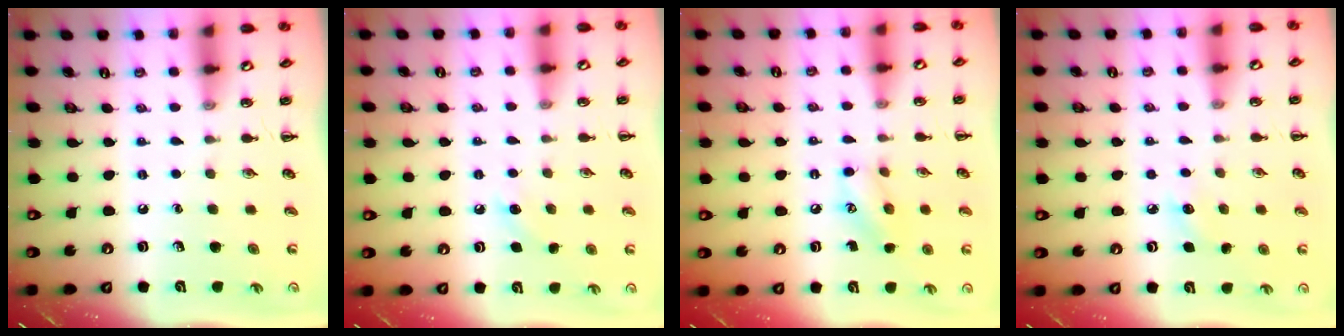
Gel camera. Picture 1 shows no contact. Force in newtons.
{"total": 4.0, "press": 3.9, "slide": 0.8}
{"total": 9.4, "press": 9.3, "slide": 1.1}
{"total": 5.3, "press": 5.1, "slide": 1.5}